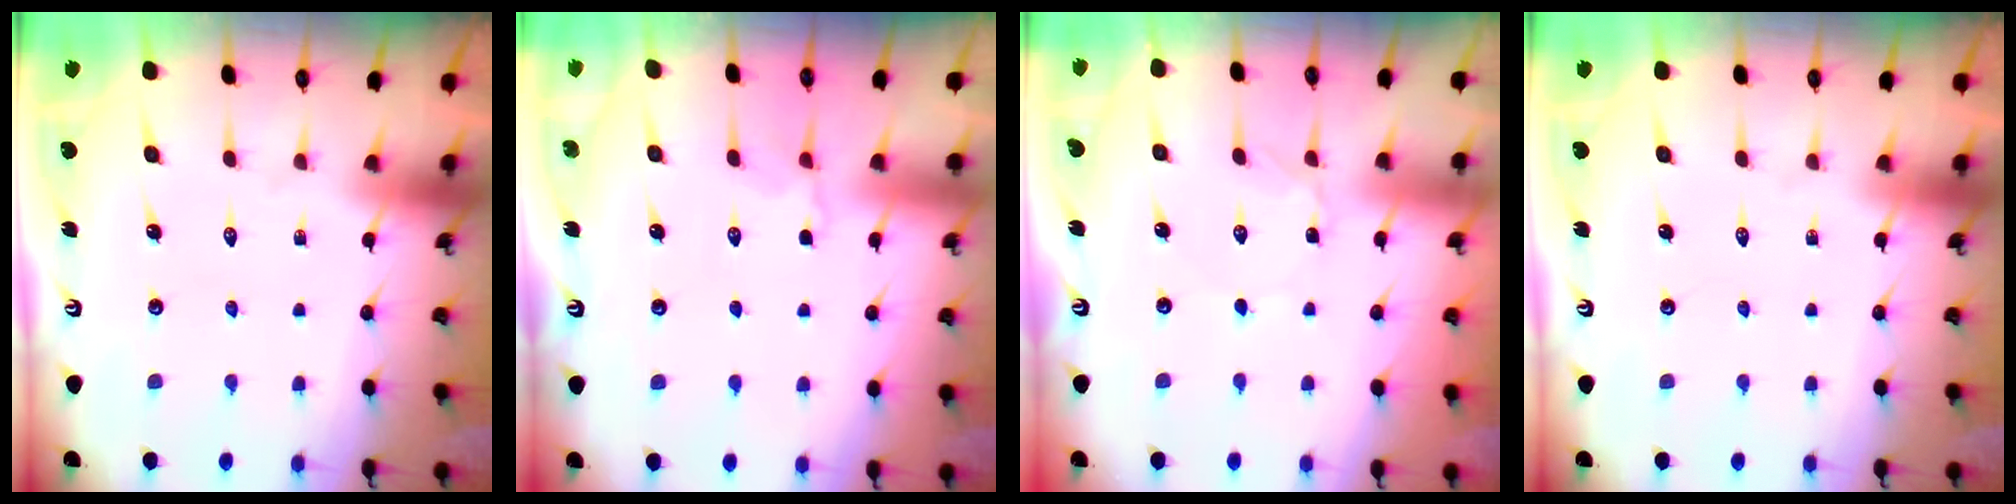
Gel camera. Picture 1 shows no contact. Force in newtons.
{"total": 3.2, "press": 2.7, "slide": 1.8}
{"total": 1.6, "press": 1.6, "slide": 0.2}
{"total": 0.0}